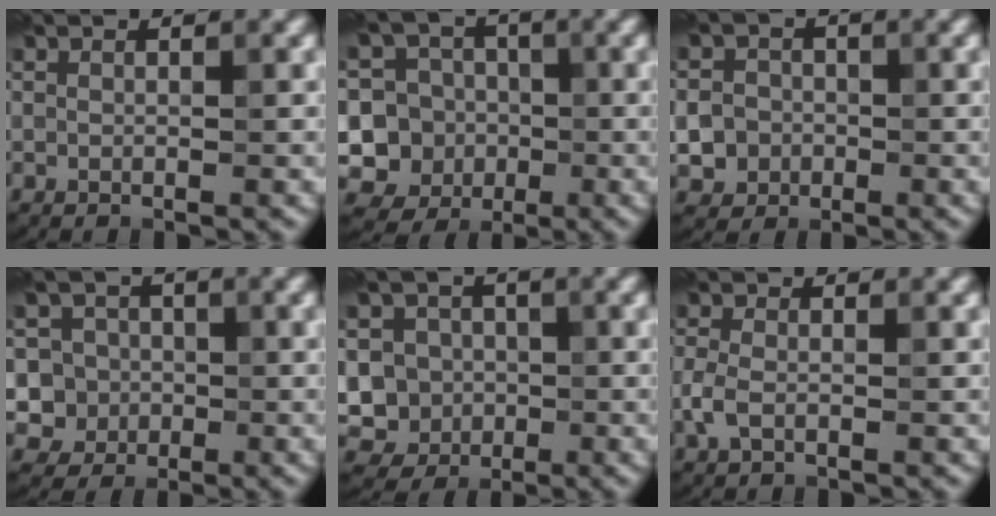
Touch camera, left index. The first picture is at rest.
{"total": 9.8, "force": [-1.4, 9.4, 2.5], "torque": [-0.053, 0.023, -0.048]}
{"total": 6.9, "force": [-1.9, 6.4, 1.9], "torque": [-0.031, -0.004, -0.063]}
{"total": 5.9, "force": [-0.1, 5.8, 1.4], "torque": [-0.008, 0.023, -0.019]}
{"total": 8.4, "force": [-0.7, 7.9, 2.7], "torque": [-0.055, 0.023, -0.050]}
{"total": 2.0, "force": [-0.6, 1.2, 1.5], "torque": [-0.038, 0.002, -0.017]}